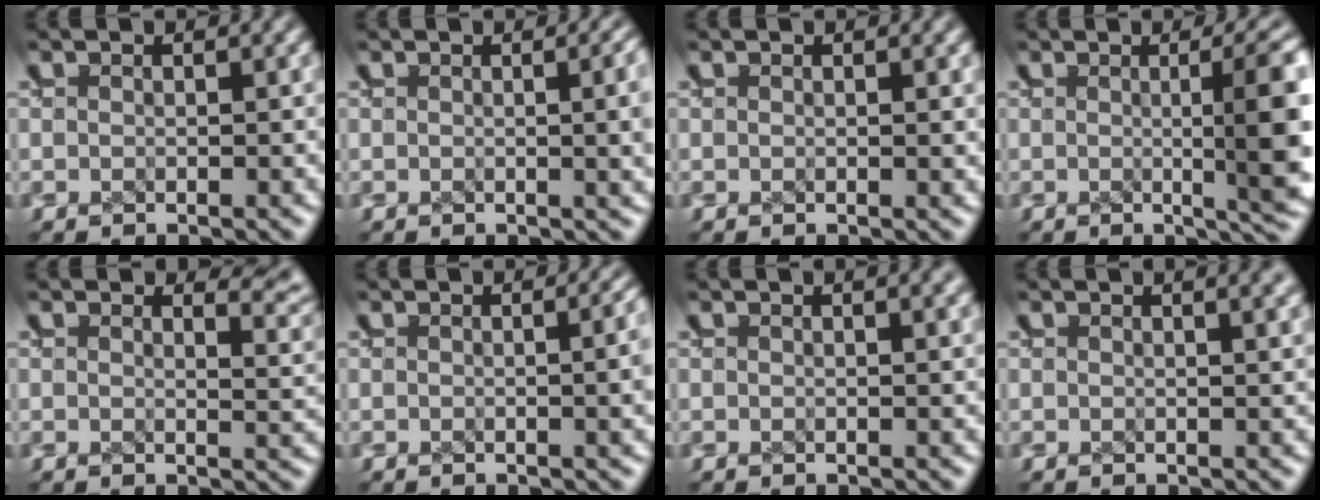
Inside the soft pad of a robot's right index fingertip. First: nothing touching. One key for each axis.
{"total": 1.9, "fx": 0.3, "fy": 0.3, "fz": 1.9, "tx": -0.014, "ty": 0.003, "tz": 0.006}
{"total": 0.0}
{"total": 6.2, "fx": -1.7, "fy": 1.7, "fz": 5.7, "tx": -0.048, "ty": 0.005, "tz": -0.031}
{"total": 3.2, "fx": 2.6, "fy": 0.4, "fz": 1.8, "tx": -0.026, "ty": -0.014, "tz": 0.043}
{"total": 1.4, "fx": 0.1, "fy": 0.2, "fz": 1.4, "tx": -0.012, "ty": 0.005, "tz": 0.004}
{"total": 0.6, "fx": 0.5, "fy": -0.4, "fz": 0.2, "tx": -0.002, "ty": 0.000, "tz": 0.010}
{"total": 1.2, "fx": 1.0, "fy": -0.3, "fz": 0.7, "tx": -0.009, "ty": 0.000, "tz": 0.017}